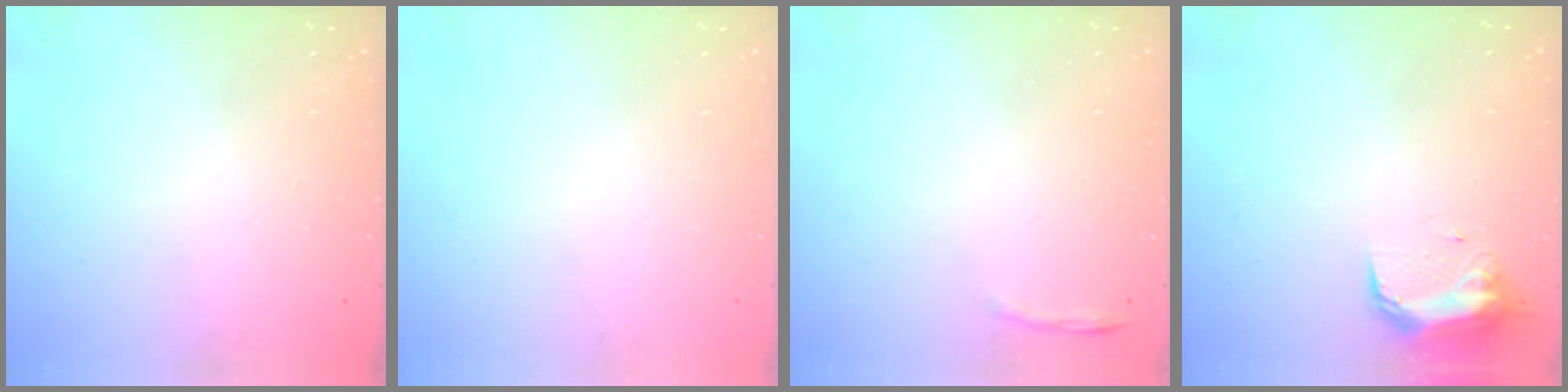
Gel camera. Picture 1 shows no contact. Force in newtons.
{"total": 0.0}
{"total": 3.4, "press": 3.3, "slide": 0.9}
{"total": 9.7, "press": 9.7, "slide": 0.7}